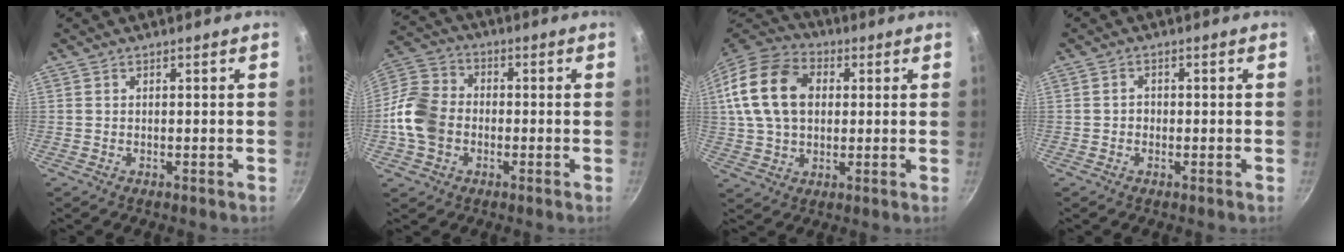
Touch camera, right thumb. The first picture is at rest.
{"total": 11.8, "force": [-2.2, 9.2, 7.0], "torque": [-0.116, 0.022, -0.061]}
{"total": 18.2, "force": [3.6, 13.0, 12.2], "torque": [-0.211, 0.023, 0.058]}
{"total": 1.3, "force": [-0.3, 1.2, 0.5], "torque": [-0.005, 0.005, -0.007]}